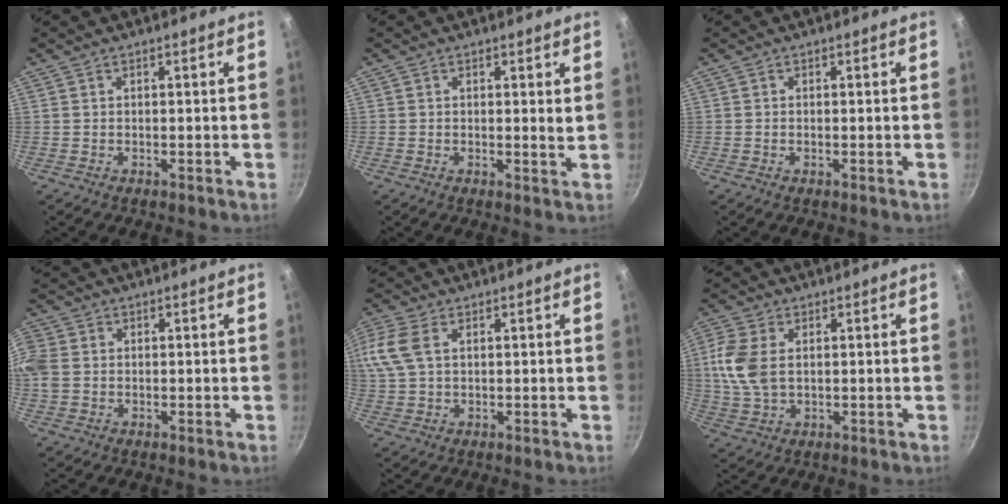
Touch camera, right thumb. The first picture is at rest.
{"total": 1.4, "force": [0.7, 0.5, 1.1], "torque": [-0.016, -0.006, 0.006]}
{"total": 0.0}
{"total": 5.3, "force": [0.0, 4.3, 3.1], "torque": [-0.069, 0.005, -0.009]}
{"total": 8.0, "force": [2.2, 4.9, 5.9], "torque": [-0.139, 0.015, 0.038]}
{"total": 9.1, "force": [1.2, 5.8, 6.9], "torque": [-0.147, 0.004, 0.023]}